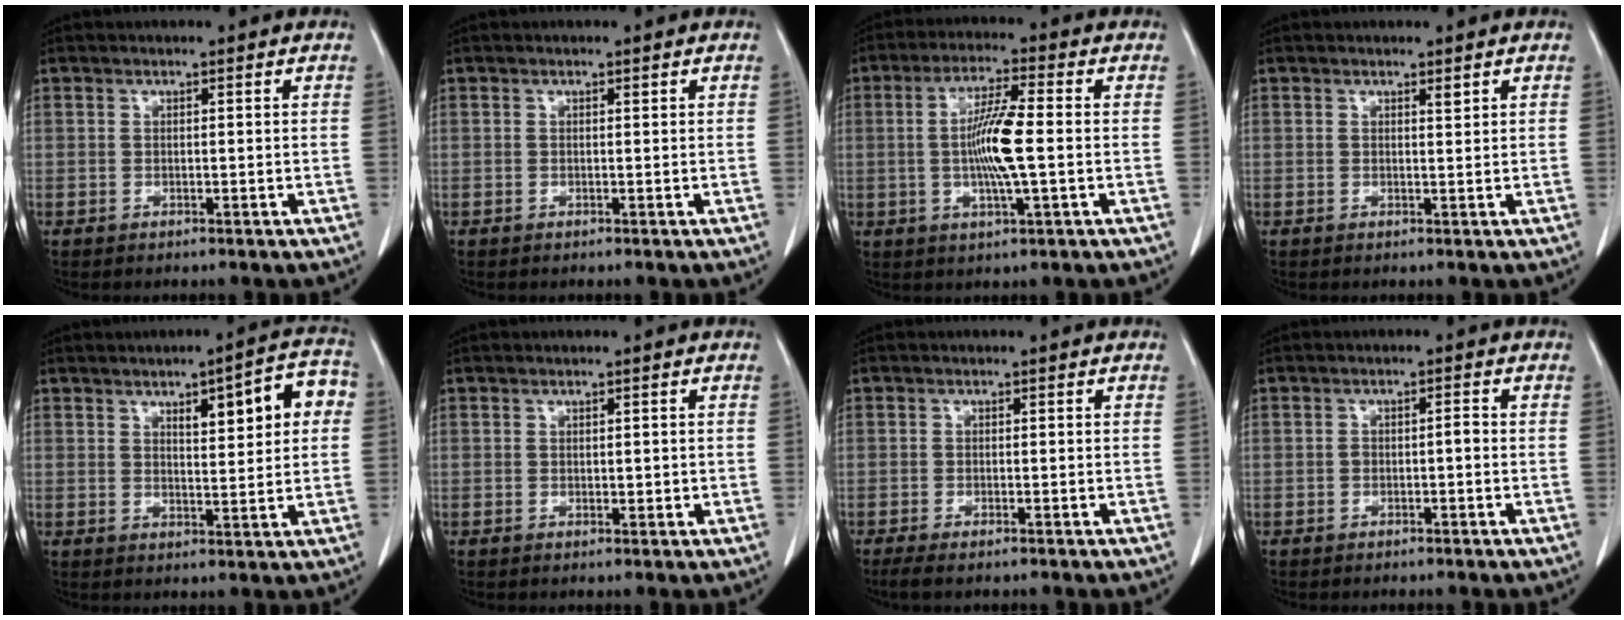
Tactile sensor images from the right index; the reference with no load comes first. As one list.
[{"total": 0.0}, {"total": 8.7, "force": [-0.5, 0.4, 8.6], "torque": [-0.164, -0.003, -0.014]}, {"total": 0.8, "force": [0.6, 0.1, 0.5], "torque": [-0.012, -0.006, 0.009]}, {"total": 9.3, "force": [2.8, 2.4, 8.5], "torque": [-0.110, 0.025, 0.038]}, {"total": 1.0, "force": [0.0, 0.5, 0.9], "torque": [-0.013, -0.003, 0.002]}, {"total": 3.3, "force": [-2.6, 0.6, 2.0], "torque": [-0.032, -0.009, -0.036]}, {"total": 1.5, "force": [-0.5, 0.6, 1.3], "torque": [-0.021, 0.004, -0.008]}]